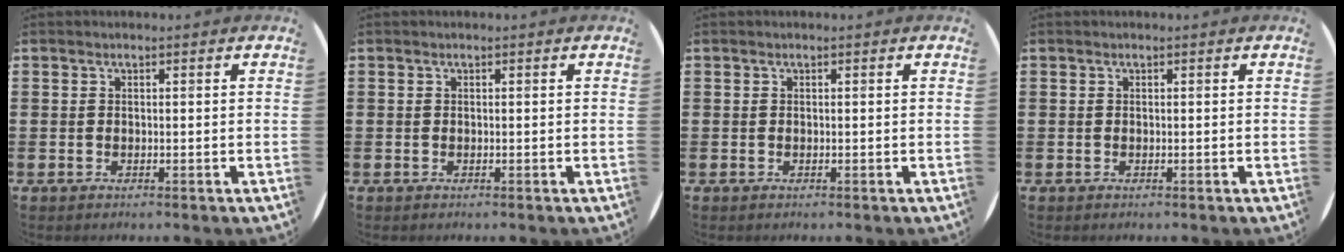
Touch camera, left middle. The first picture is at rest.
{"total": 0.0}
{"total": 0.0}
{"total": 0.0}